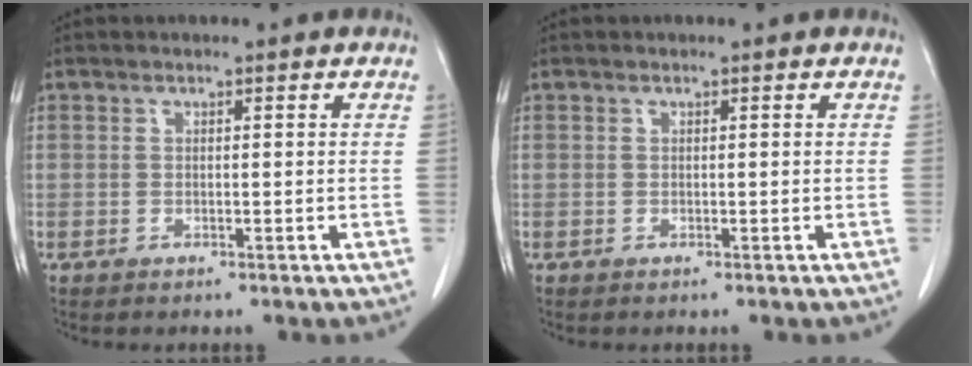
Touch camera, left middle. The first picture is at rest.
{"total": 0.0}